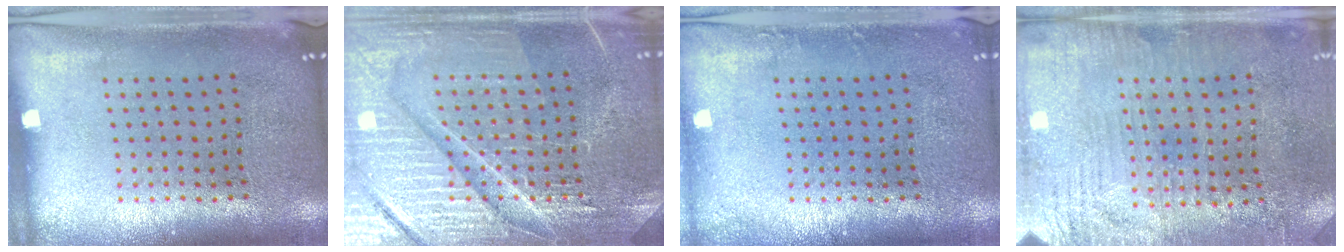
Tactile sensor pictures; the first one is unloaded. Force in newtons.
{"total": 7.5, "press": 7.5, "slide": 1.0}
{"total": 0.7, "press": 0.7, "slide": 0.1}
{"total": 3.2, "press": 3.1, "slide": 0.8}